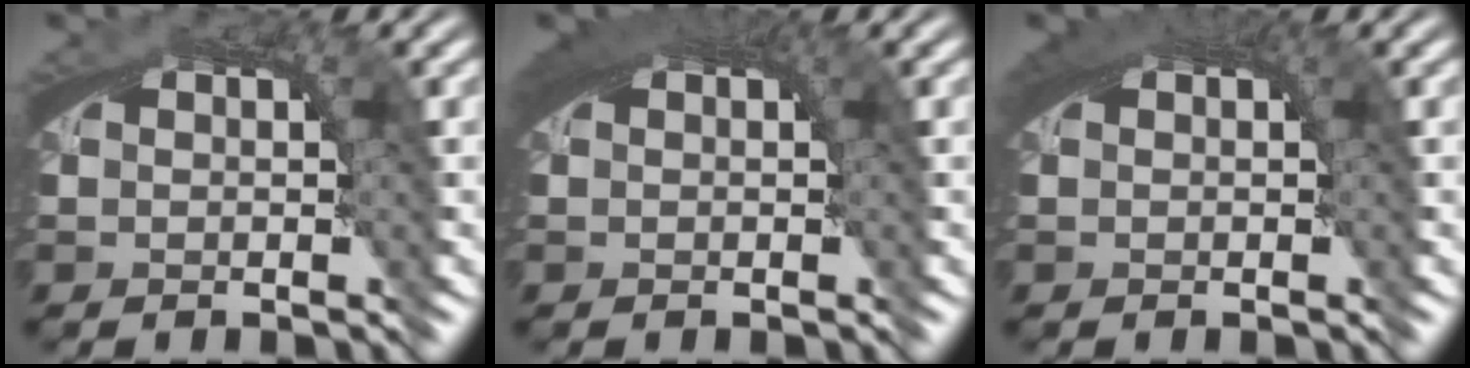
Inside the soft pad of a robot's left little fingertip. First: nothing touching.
{"total": 2.5, "force": [1.1, 0.6, 2.1], "torque": [-0.027, 0.008, 0.015]}
{"total": 2.1, "force": [0.8, 0.5, 1.8], "torque": [-0.024, 0.007, 0.012]}